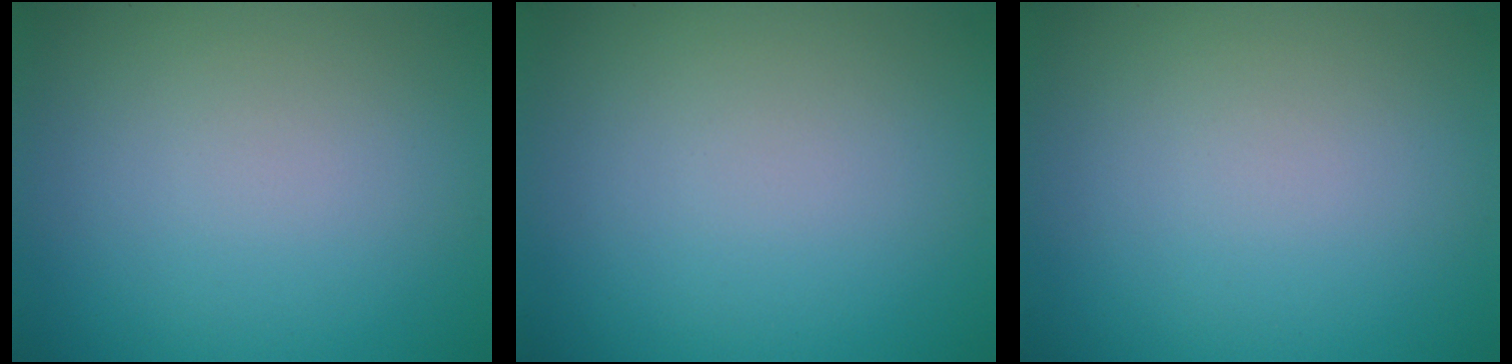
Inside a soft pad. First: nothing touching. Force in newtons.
{"total": 0.0}
{"total": 0.0}